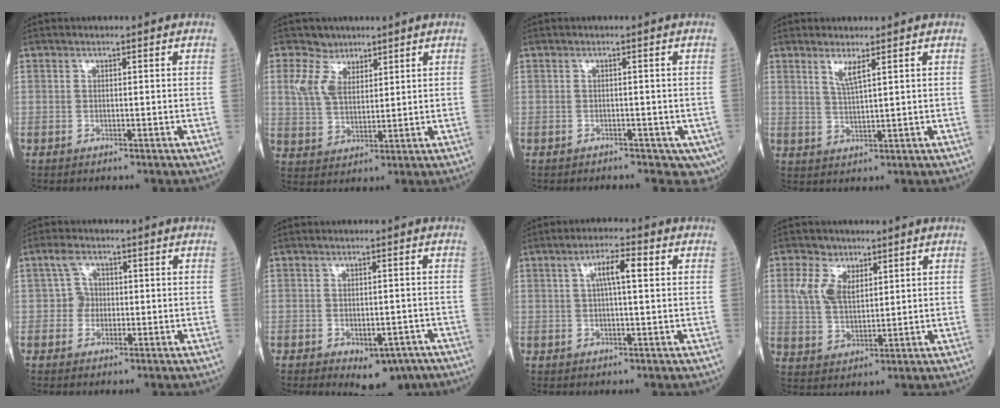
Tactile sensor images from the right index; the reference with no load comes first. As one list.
[{"total": 6.1, "force": [3.8, 3.8, 2.8], "torque": [-0.076, 0.013, 0.086]}, {"total": 5.5, "force": [-3.6, 3.2, 2.7], "torque": [-0.020, -0.004, -0.047]}, {"total": 2.9, "force": [1.9, -0.1, 2.3], "torque": [-0.050, -0.008, 0.042]}, {"total": 2.6, "force": [0.0, 2.5, 0.9], "torque": [-0.011, 0.010, -0.001]}, {"total": 5.8, "force": [-3.6, 3.1, 3.4], "torque": [-0.030, 0.001, -0.041]}, {"total": 5.0, "force": [1.5, 0.7, 4.7], "torque": [-0.086, 0.013, 0.027]}, {"total": 6.6, "force": [3.0, 4.1, 4.3], "torque": [-0.101, 0.012, 0.065]}]